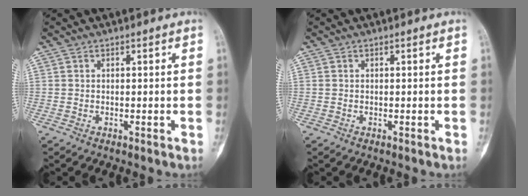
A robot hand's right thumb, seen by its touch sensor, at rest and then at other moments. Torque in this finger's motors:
{"motor_torque": [-0.27, -0.42, 0.35, 0.00, 0.01]}